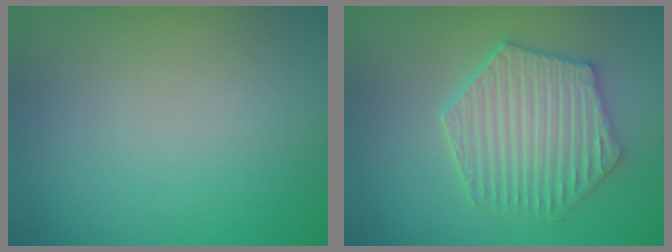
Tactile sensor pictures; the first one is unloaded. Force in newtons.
{"total": 5.4, "press": 4.6, "slide": 2.8}